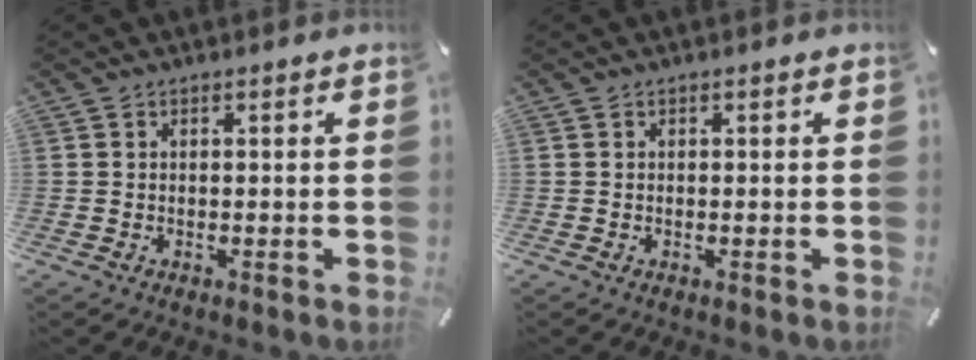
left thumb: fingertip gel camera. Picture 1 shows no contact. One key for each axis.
{"total": 0.0}